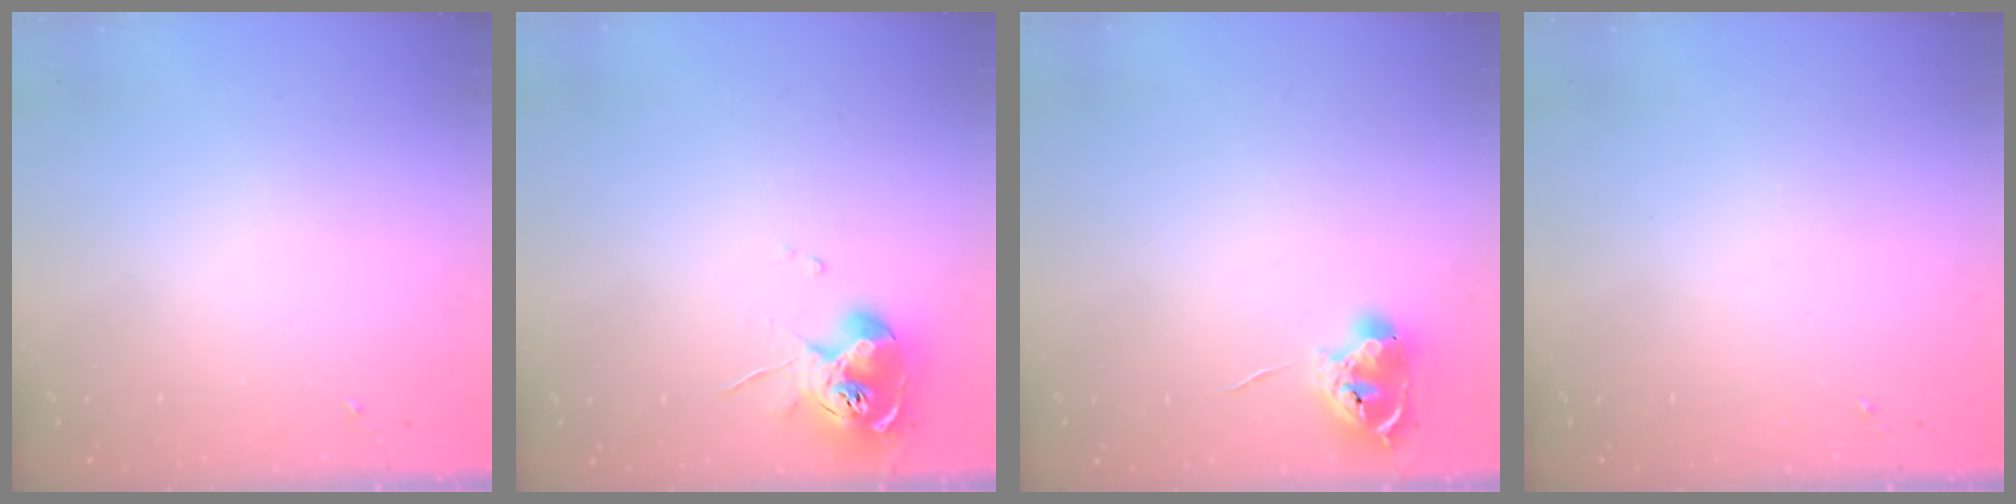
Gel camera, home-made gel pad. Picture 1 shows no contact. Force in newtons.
{"total": 10.4, "press": 10.3, "slide": 1.0}
{"total": 9.6, "press": 9.6, "slide": 0.6}
{"total": 0.0}